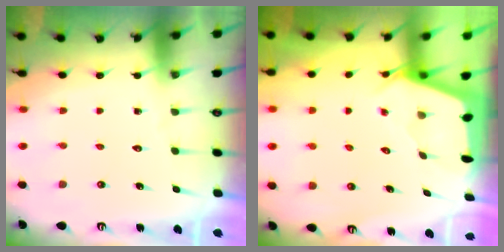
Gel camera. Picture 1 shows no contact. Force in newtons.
{"total": 2.6, "press": 2.5, "slide": 0.3}